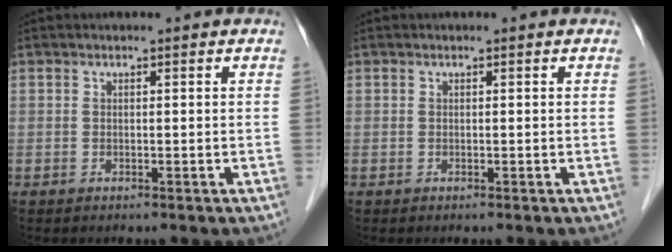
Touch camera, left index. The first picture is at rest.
{"total": 0.0}